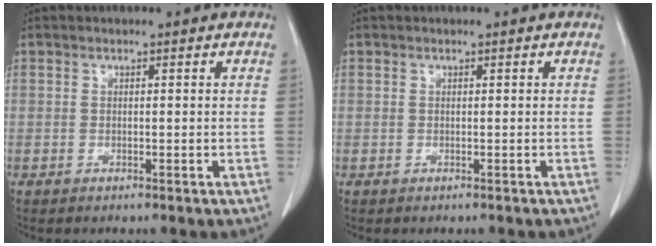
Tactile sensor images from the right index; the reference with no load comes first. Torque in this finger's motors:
{"motor_torque": [-0.63, 0.00, -0.16, -0.06]}